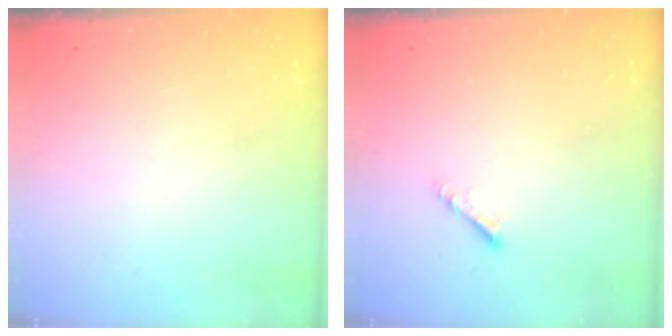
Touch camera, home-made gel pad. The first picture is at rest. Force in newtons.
{"total": 3.0, "press": 2.9, "slide": 0.6}